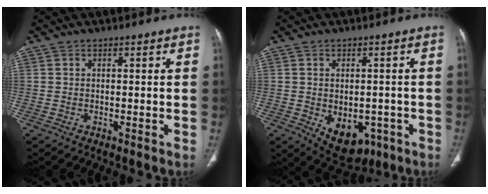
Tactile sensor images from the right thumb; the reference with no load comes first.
{"total": 9.8, "force": [-3.6, 6.6, 6.3], "torque": [-0.065, 0.009, -0.032]}